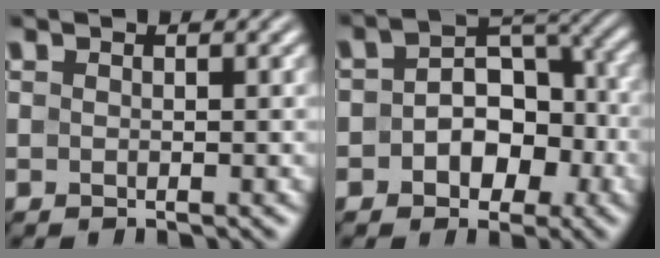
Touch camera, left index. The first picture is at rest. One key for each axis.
{"total": 6.2, "fx": -1.4, "fy": 4.4, "fz": 4.1, "tx": -0.048, "ty": 0.004, "tz": -0.024}